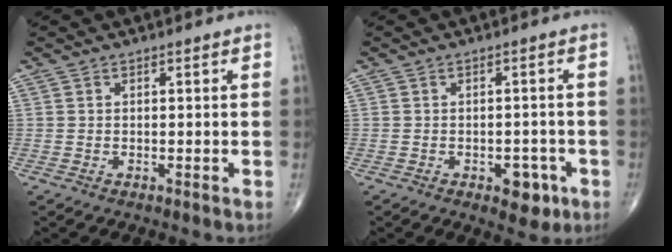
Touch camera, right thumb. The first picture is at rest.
{"total": 4.5, "force": [-2.1, 2.5, 3.1], "torque": [-0.020, 0.010, -0.022]}